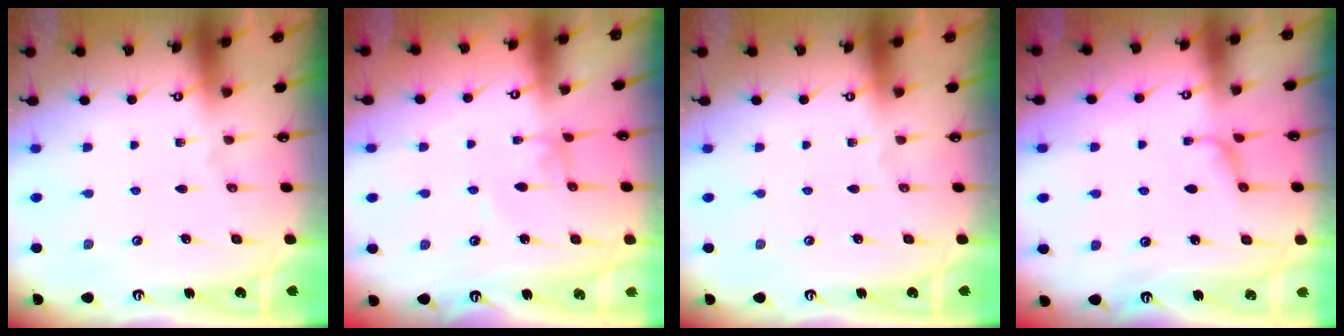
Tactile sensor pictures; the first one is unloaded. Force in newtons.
{"total": 2.6, "press": 2.6, "slide": 0.0}
{"total": 0.0}
{"total": 1.4, "press": 1.4, "slide": 0.4}